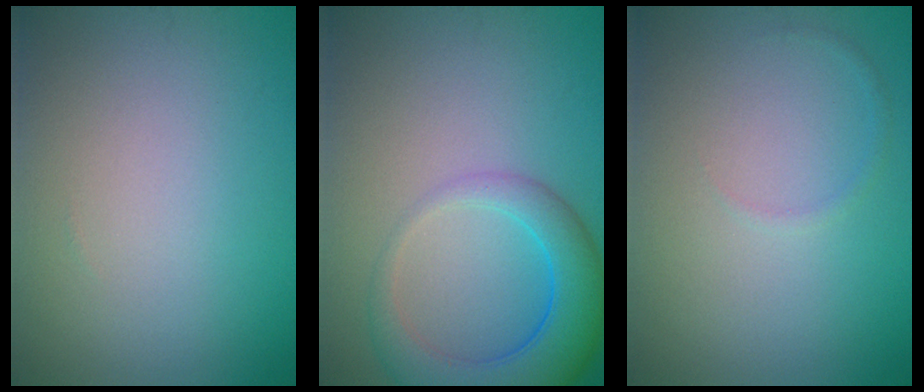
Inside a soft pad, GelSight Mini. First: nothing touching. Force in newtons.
{"total": 6.1, "press": 6.0, "slide": 0.3}
{"total": 0.5, "press": 0.5, "slide": 0.0}